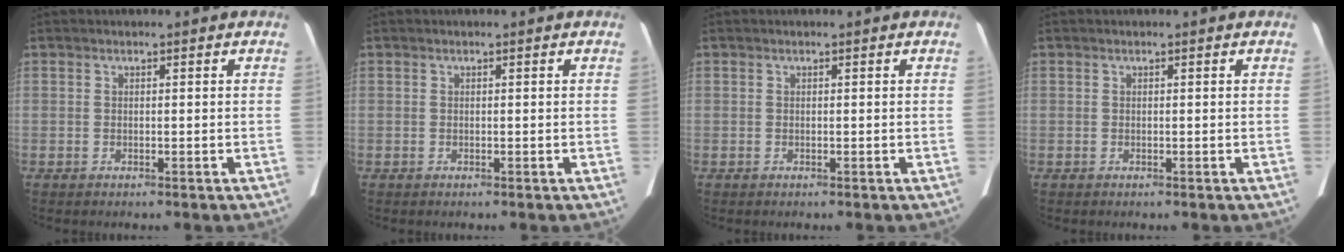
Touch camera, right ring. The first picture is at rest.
{"total": 0.0}
{"total": 0.0}
{"total": 0.0}